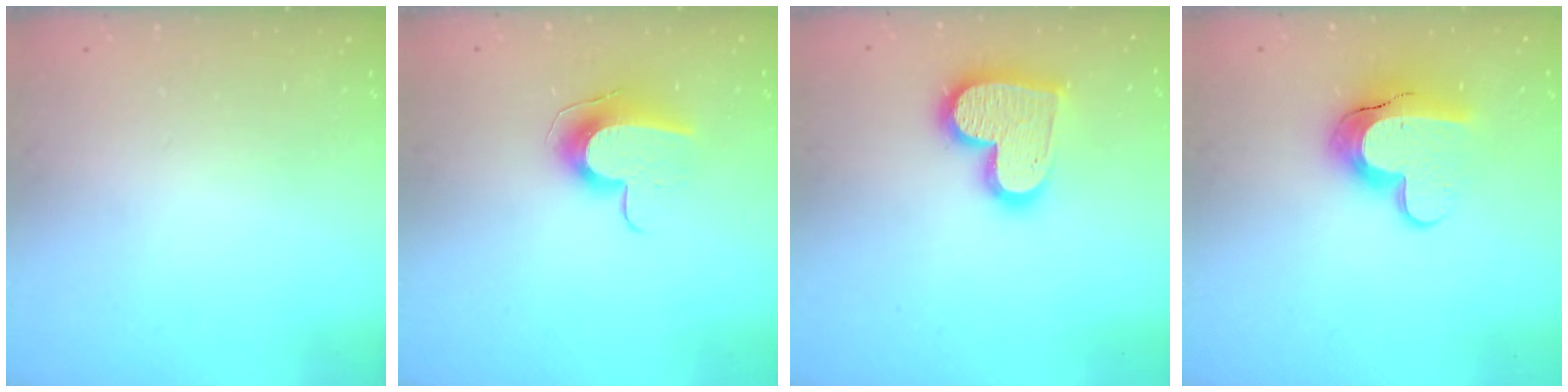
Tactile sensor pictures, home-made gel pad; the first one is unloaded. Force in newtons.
{"total": 9.7, "press": 9.7, "slide": 0.2}
{"total": 15.9, "press": 15.8, "slide": 1.5}
{"total": 13.0, "press": 13.0, "slide": 1.0}